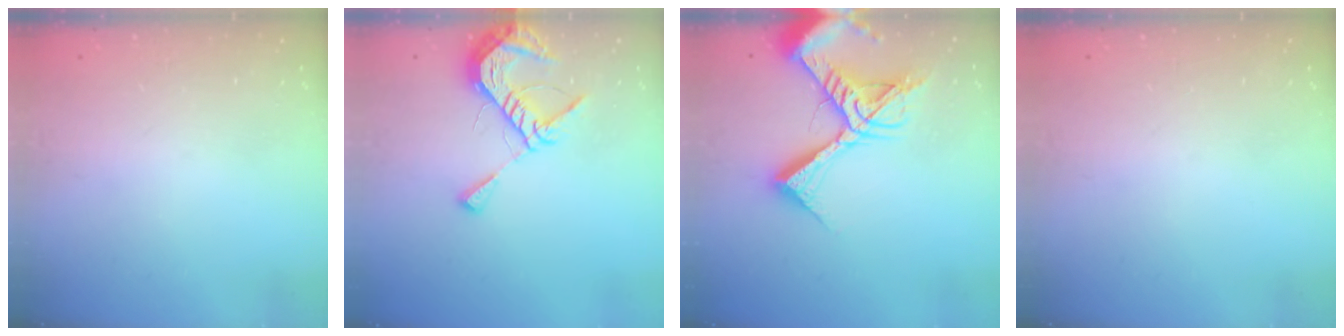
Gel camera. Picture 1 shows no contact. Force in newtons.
{"total": 9.1, "press": 9.0, "slide": 1.0}
{"total": 16.4, "press": 16.4, "slide": 0.9}
{"total": 0.0}